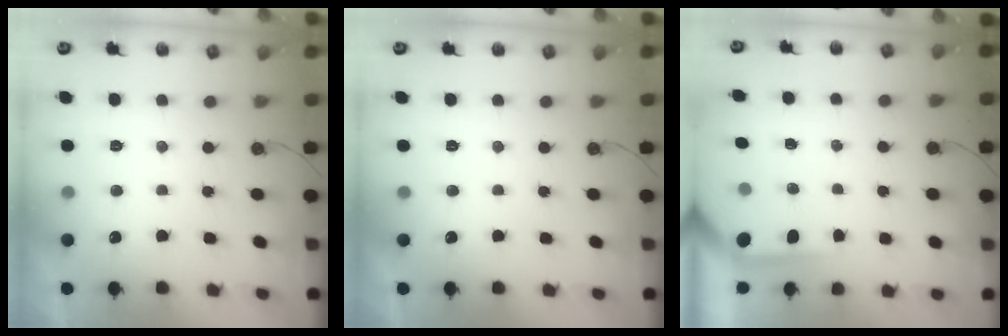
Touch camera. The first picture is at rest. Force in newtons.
{"total": 0.0}
{"total": 3.7, "press": 3.7, "slide": 0.3}